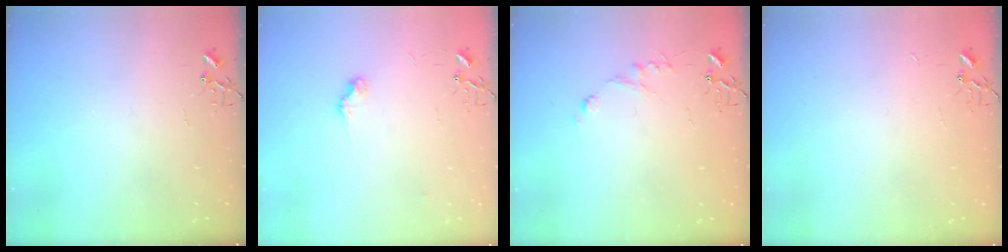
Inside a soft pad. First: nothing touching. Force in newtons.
{"total": 7.1, "press": 7.1, "slide": 0.5}
{"total": 5.5, "press": 5.5, "slide": 0.6}
{"total": 1.8, "press": 1.8, "slide": 0.2}